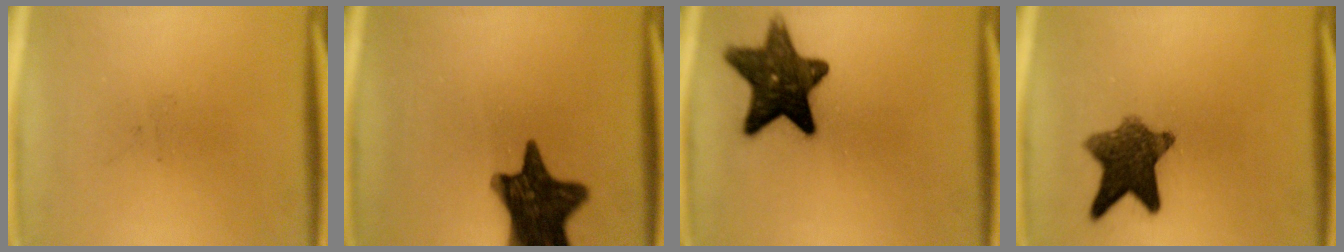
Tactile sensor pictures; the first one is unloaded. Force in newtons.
{"total": 14.9}
{"total": 13.5}
{"total": 9.0}